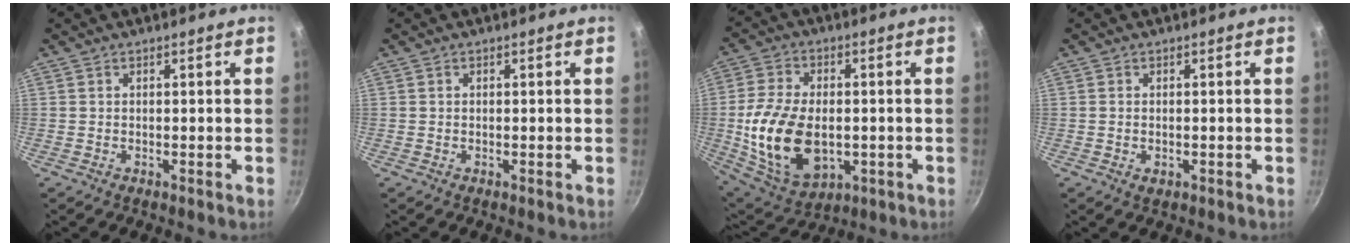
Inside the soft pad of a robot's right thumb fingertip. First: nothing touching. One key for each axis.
{"total": 0.0}
{"total": 18.1, "fx": -2.1, "fy": 11.4, "fz": 13.9, "tx": -0.254, "ty": -0.001, "tz": -0.023}
{"total": 1.4, "fx": -0.3, "fy": 0.9, "fz": 1.0, "tx": -0.016, "ty": -0.001, "tz": -0.004}